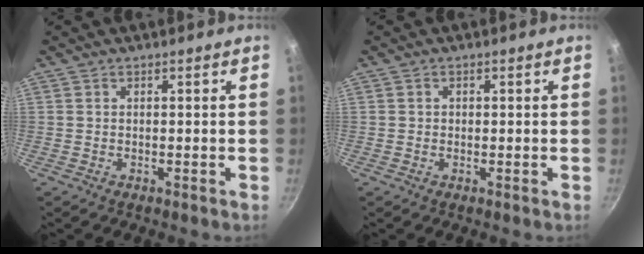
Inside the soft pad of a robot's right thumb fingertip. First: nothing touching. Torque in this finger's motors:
{"motor_torque": [0.12, -0.47, -0.32, 0.16, 0.06]}